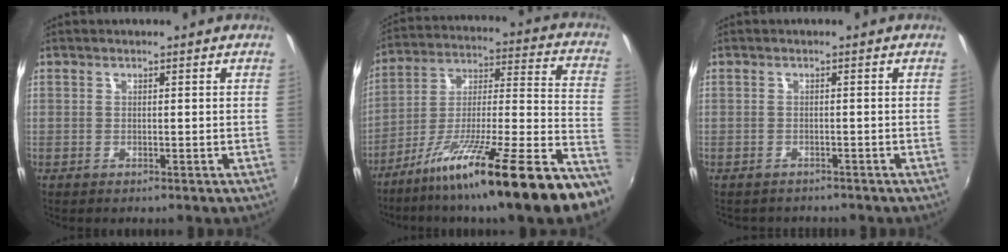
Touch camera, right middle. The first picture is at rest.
{"total": 24.3, "force": [-16.7, 0.1, 17.8], "torque": [-0.242, -0.036, -0.264]}
{"total": 2.5, "force": [-2.3, 1.0, 0.4], "torque": [-0.014, -0.012, -0.033]}